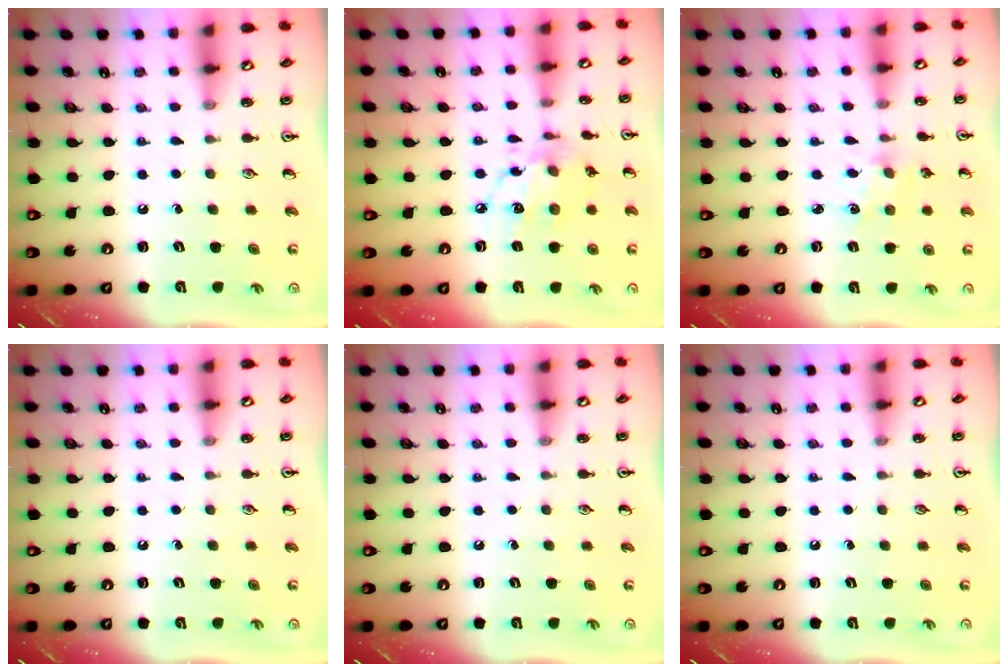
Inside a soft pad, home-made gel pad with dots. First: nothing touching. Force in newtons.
{"total": 12.1, "press": 12.0, "slide": 0.7}
{"total": 1.9, "press": 1.8, "slide": 0.3}
{"total": 0.0}
{"total": 0.0}
{"total": 0.0}